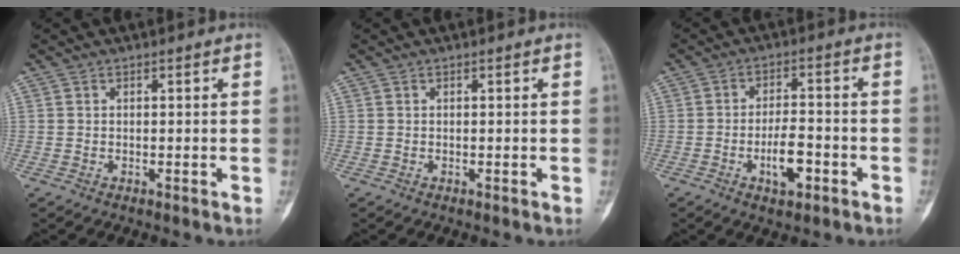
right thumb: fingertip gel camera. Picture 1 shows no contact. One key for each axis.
{"total": 0.0}
{"total": 6.9, "fx": -2.9, "fy": 2.9, "fz": 5.6, "tx": -0.089, "ty": 0.020, "tz": -0.046}